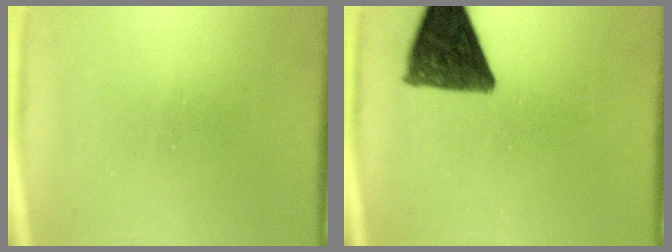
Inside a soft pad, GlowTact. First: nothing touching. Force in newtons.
{"total": 10.7}